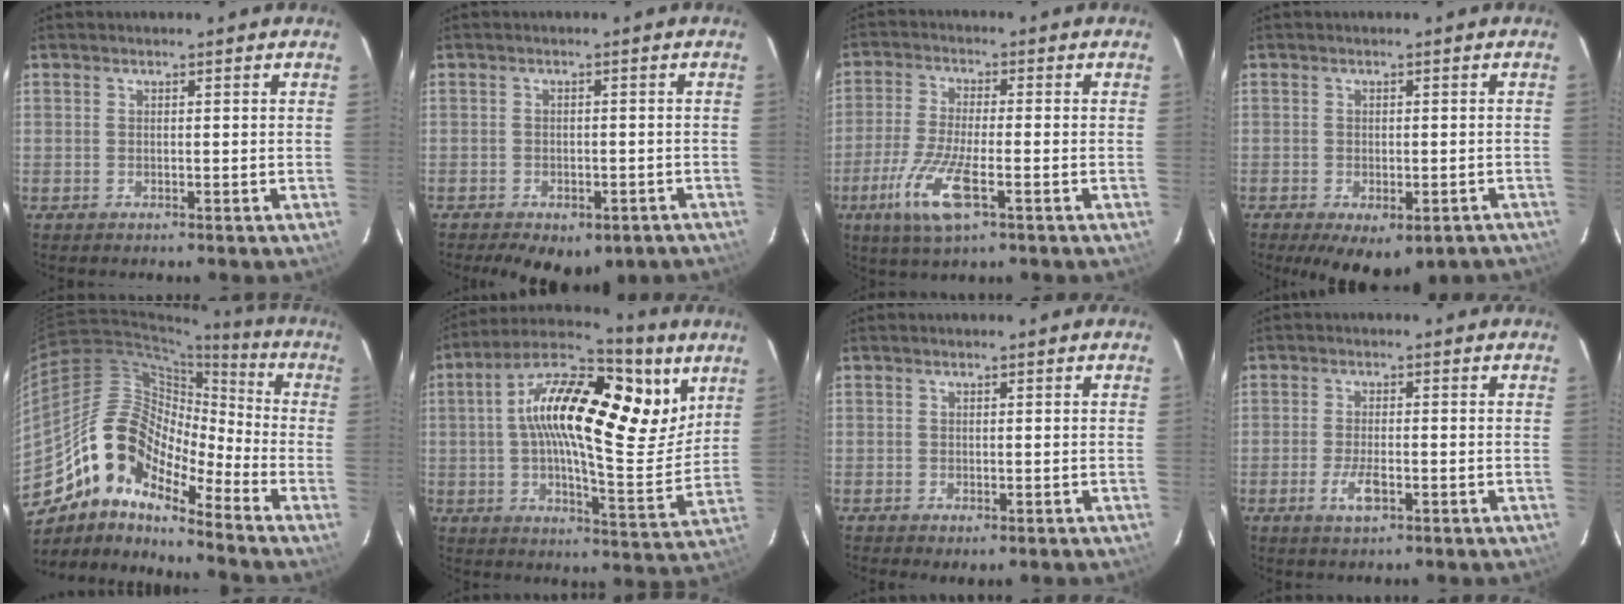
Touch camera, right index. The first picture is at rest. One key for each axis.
{"total": 11.5, "fx": -8.0, "fy": 6.1, "fz": 5.7, "tx": -0.123, "ty": -0.009, "tz": -0.091}
{"total": 10.4, "fx": -4.4, "fy": 2.5, "fz": 9.1, "tx": -0.198, "ty": -0.017, "tz": -0.085}
{"total": 11.0, "fx": -7.3, "fy": 5.2, "fz": 6.4, "tx": -0.121, "ty": -0.023, "tz": -0.086}
{"total": 14.9, "fx": -10.4, "fy": 6.4, "fz": 8.6, "tx": -0.139, "ty": 0.011, "tz": -0.214}
{"total": 23.6, "fx": 8.3, "fy": 9.0, "fz": 20.2, "tx": -0.331, "ty": 0.025, "tz": 0.111}
{"total": 1.0, "fx": -0.3, "fy": 0.7, "fz": 0.6, "tx": -0.010, "ty": -0.005, "tz": -0.005}
{"total": 4.3, "fx": -1.7, "fy": 1.4, "fz": 3.7, "tx": -0.080, "ty": -0.006, "tz": -0.032}